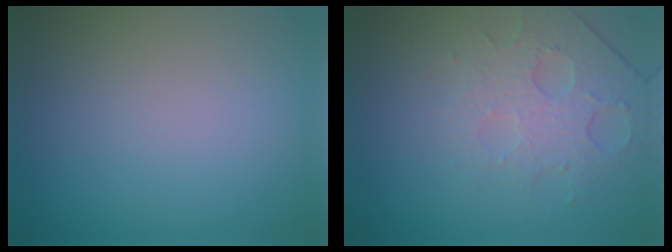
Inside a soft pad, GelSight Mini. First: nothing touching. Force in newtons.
{"total": 4.8, "press": 3.2, "slide": 3.6}